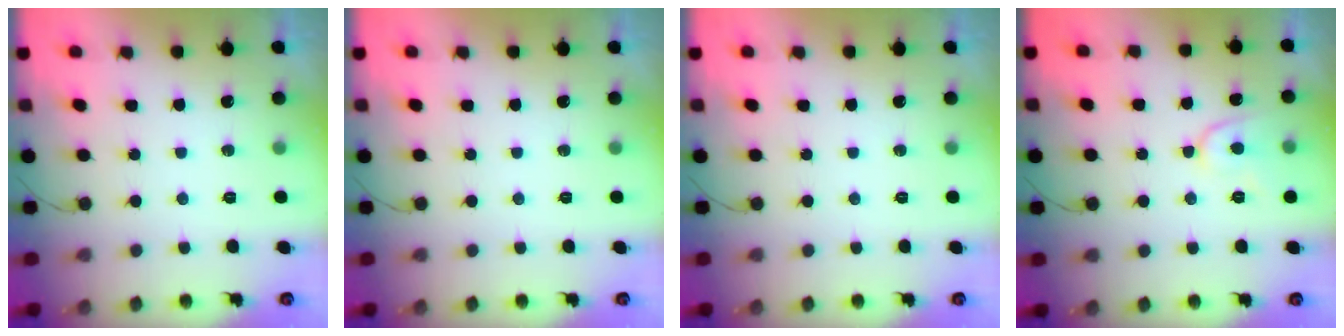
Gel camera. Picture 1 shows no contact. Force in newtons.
{"total": 0.0}
{"total": 0.0}
{"total": 8.0, "press": 7.9, "slide": 0.9}